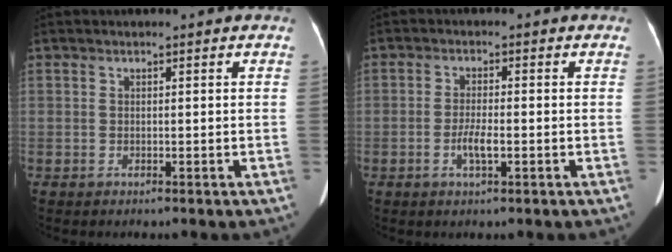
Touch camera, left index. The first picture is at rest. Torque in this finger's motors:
{"motor_torque": [0.04, 0.05, 0.04, 0.01]}